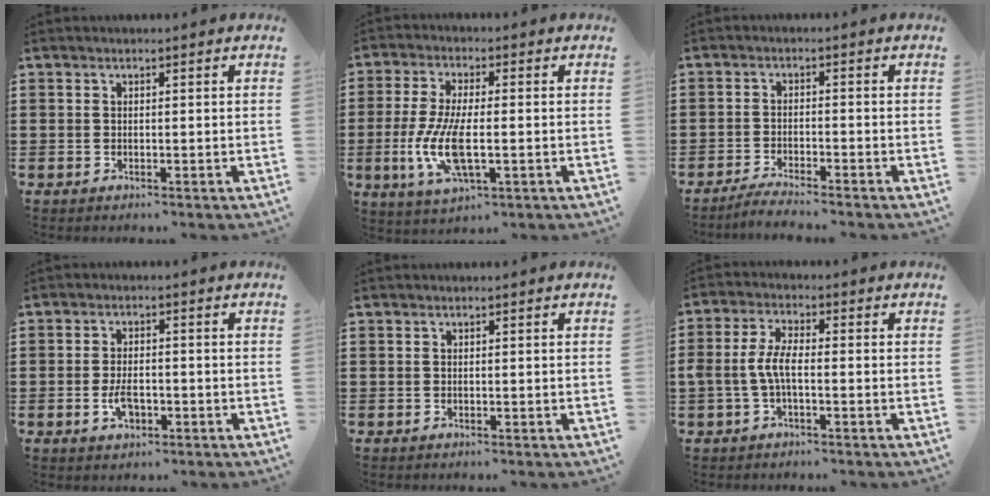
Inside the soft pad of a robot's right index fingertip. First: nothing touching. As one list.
[{"total": 9.4, "force": [-2.1, 3.4, 8.5], "torque": [-0.197, -0.018, -0.042]}, {"total": 2.7, "force": [-2.6, -0.3, 0.6], "torque": [-0.010, 0.000, -0.053]}, {"total": 3.8, "force": [-1.2, 1.9, 3.1], "torque": [-0.061, 0.001, -0.022]}, {"total": 0.0}, {"total": 4.9, "force": [-1.1, 1.8, 4.4], "torque": [-0.108, -0.003, -0.028]}]